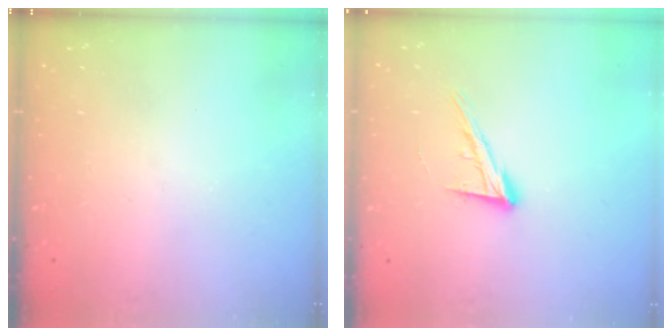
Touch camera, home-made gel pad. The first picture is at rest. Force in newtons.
{"total": 12.3, "press": 12.0, "slide": 2.5}